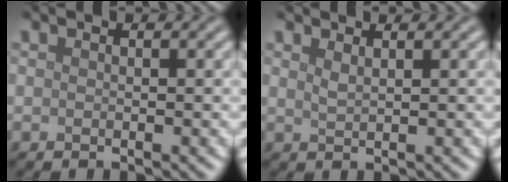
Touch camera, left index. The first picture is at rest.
{"total": 1.2, "force": [0.8, 0.4, 0.8], "torque": [-0.011, 0.001, 0.014]}